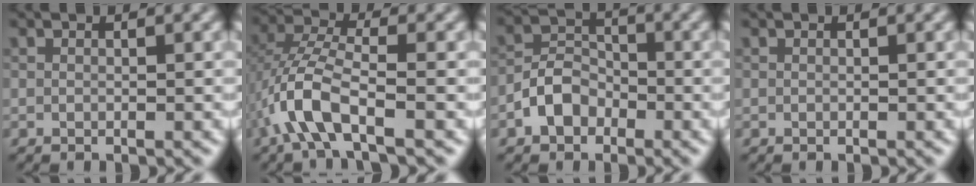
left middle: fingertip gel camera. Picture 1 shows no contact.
{"total": 5.1, "force": [-2.4, 1.7, 4.2], "torque": [-0.092, 0.009, -0.052]}
{"total": 3.4, "force": [-1.8, 2.4, 1.6], "torque": [-0.024, 0.011, -0.038]}
{"total": 0.0}